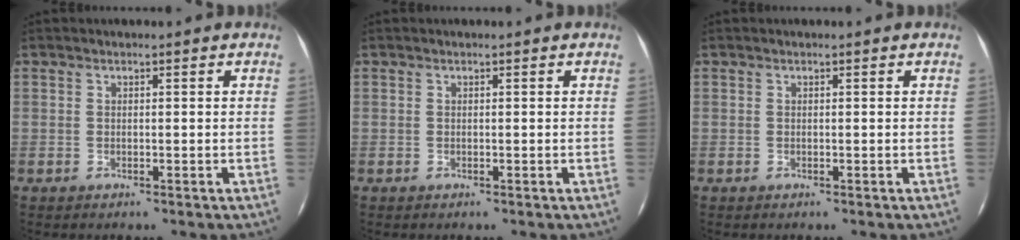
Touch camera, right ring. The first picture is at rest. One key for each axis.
{"total": 0.0}
{"total": 0.0}